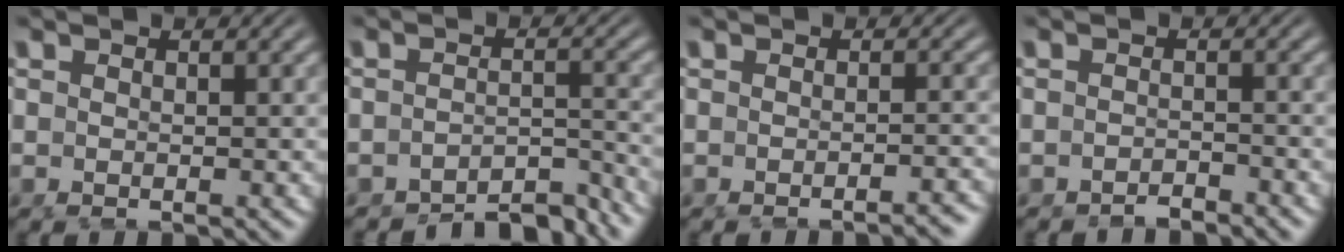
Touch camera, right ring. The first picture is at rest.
{"total": 5.8, "force": [-5.4, 0.9, 1.8], "torque": [-0.012, -0.011, -0.086]}
{"total": 2.3, "force": [-2.1, -0.3, 0.8], "torque": [-0.010, 0.003, -0.034]}
{"total": 2.2, "force": [-2.2, -0.3, 0.1], "torque": [-0.001, -0.009, -0.033]}